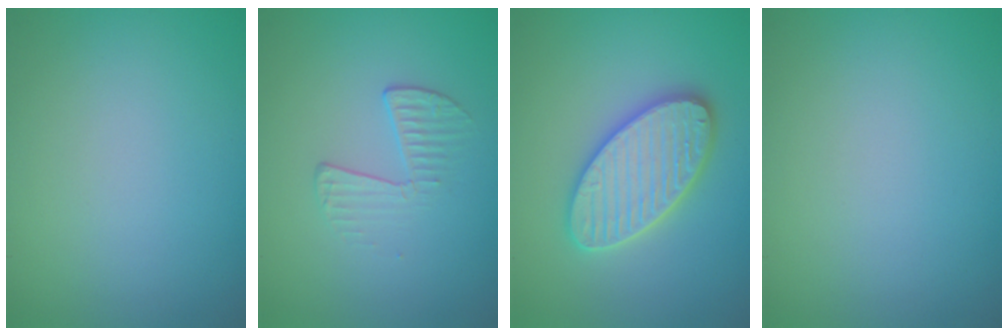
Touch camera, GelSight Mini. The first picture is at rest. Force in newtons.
{"total": 1.9, "press": 0.7, "slide": 1.8}
{"total": 5.8, "press": 5.8, "slide": 0.5}
{"total": 0.0}